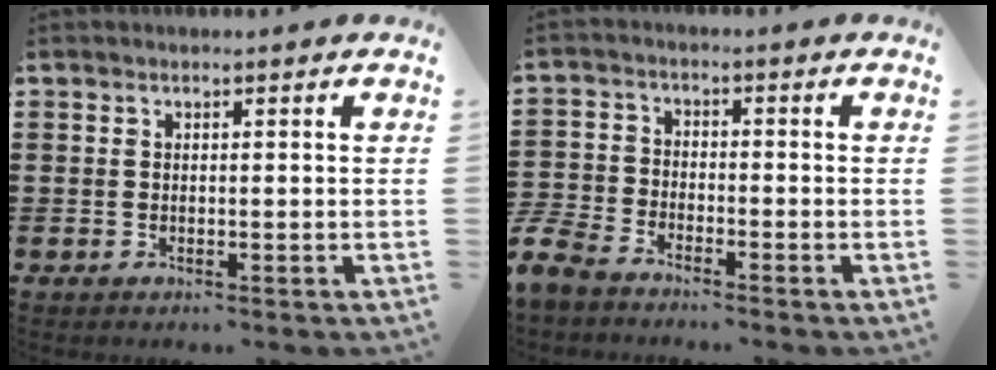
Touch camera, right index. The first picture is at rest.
{"total": 5.1, "force": [-4.9, 0.8, 1.1], "torque": [-0.060, -0.011, -0.108]}